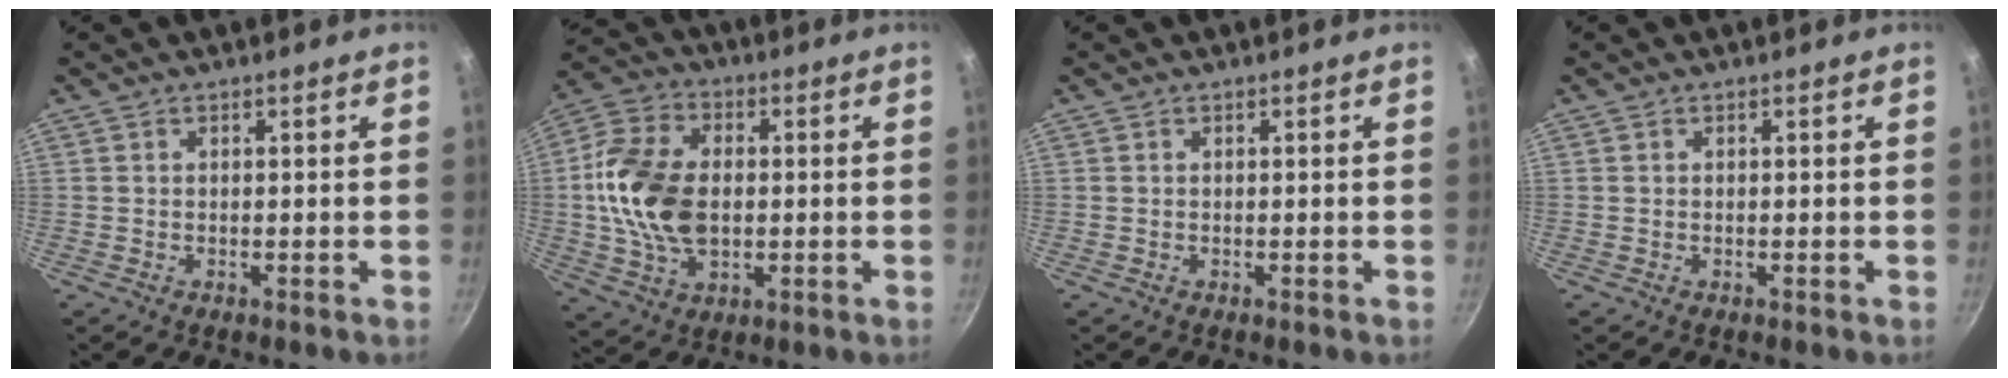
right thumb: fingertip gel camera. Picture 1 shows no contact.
{"total": 16.5, "force": [0.0, 11.0, 12.3], "torque": [-0.218, 0.013, -0.006]}
{"total": 0.0}
{"total": 0.0}